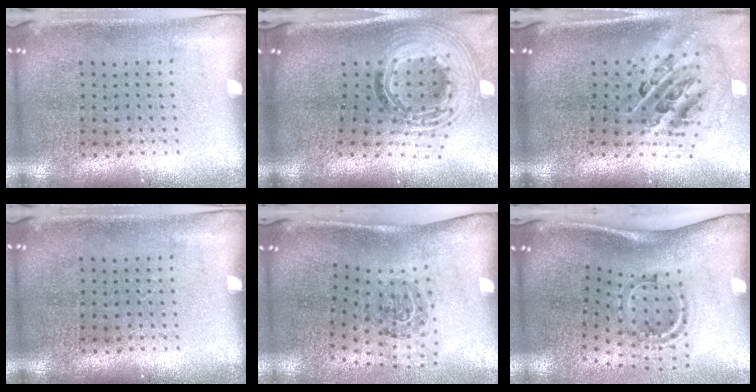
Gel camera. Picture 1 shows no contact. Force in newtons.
{"total": 2.2, "press": 1.6, "slide": 1.4}
{"total": 2.8, "press": 1.9, "slide": 2.0}
{"total": 0.0}
{"total": 1.8, "press": 1.1, "slide": 1.4}
{"total": 1.9, "press": 1.2, "slide": 1.5}